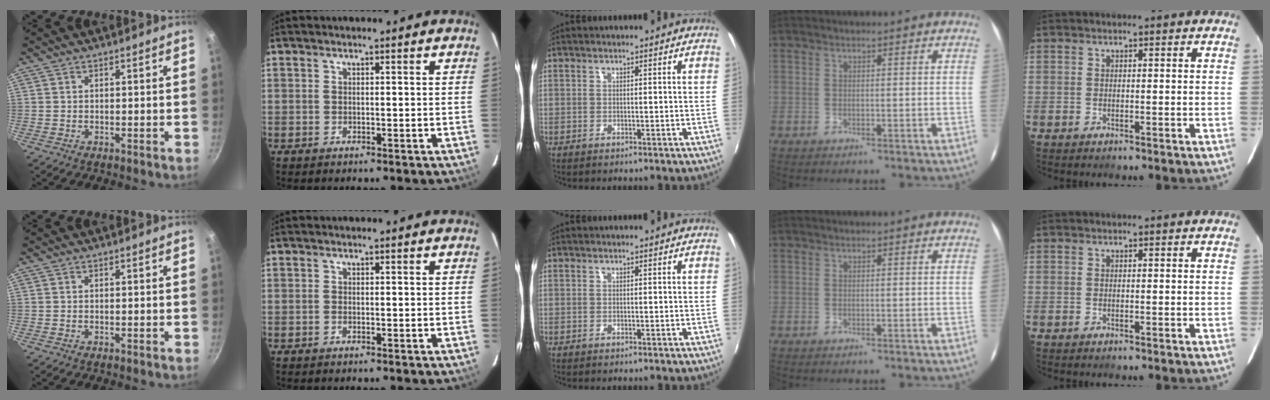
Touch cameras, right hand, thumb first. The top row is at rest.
{}